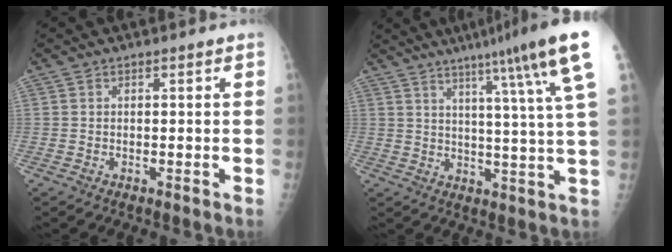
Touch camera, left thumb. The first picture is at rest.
{"total": 16.3, "force": [9.0, -0.5, 13.6], "torque": [-0.189, -0.026, 0.112]}